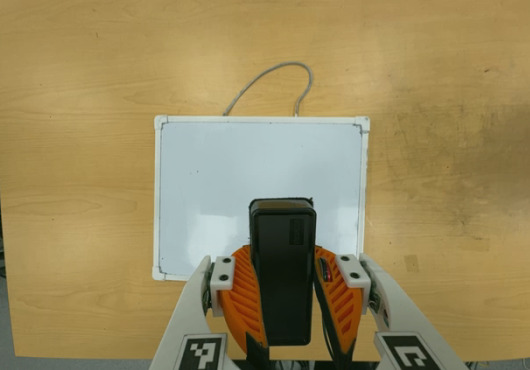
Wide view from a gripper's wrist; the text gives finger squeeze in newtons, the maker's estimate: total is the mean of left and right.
{"total": 10.6, "left": 8.9, "right": 12.2}